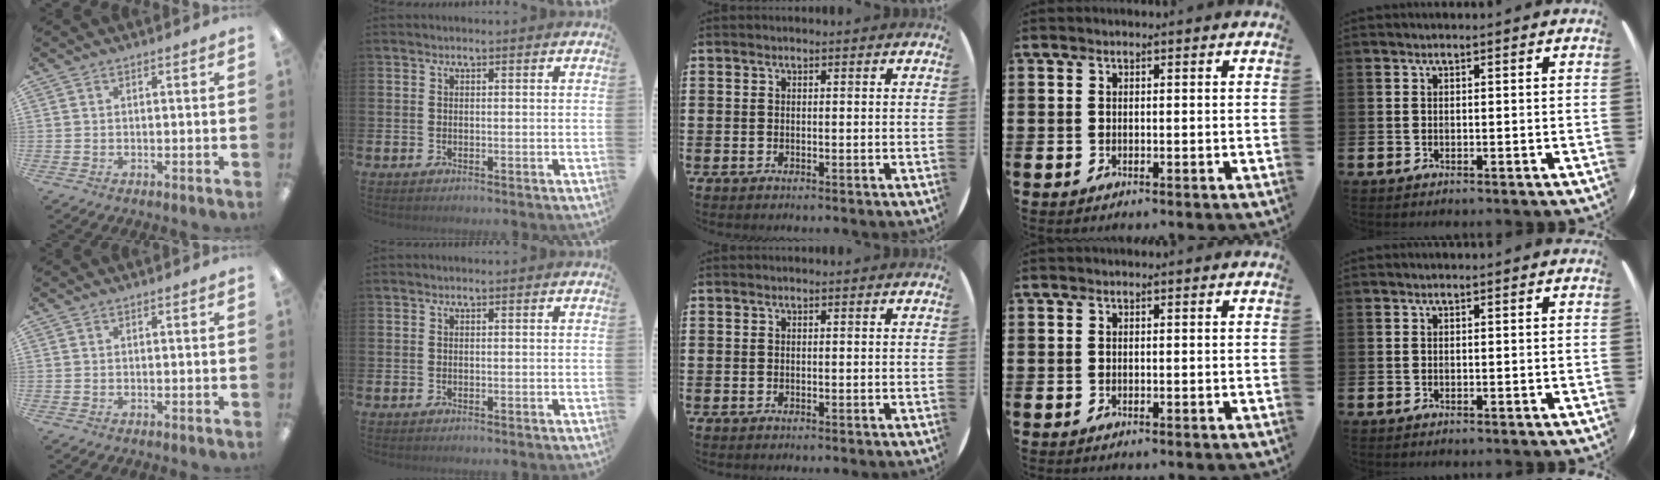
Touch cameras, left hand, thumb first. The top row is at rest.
{}